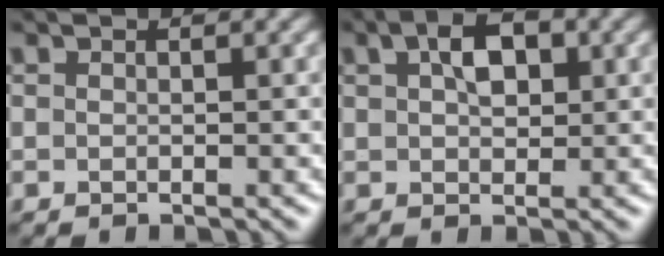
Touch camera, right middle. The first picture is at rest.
{"total": 3.6, "force": [1.2, 2.2, 2.6], "torque": [-0.045, 0.010, 0.019]}